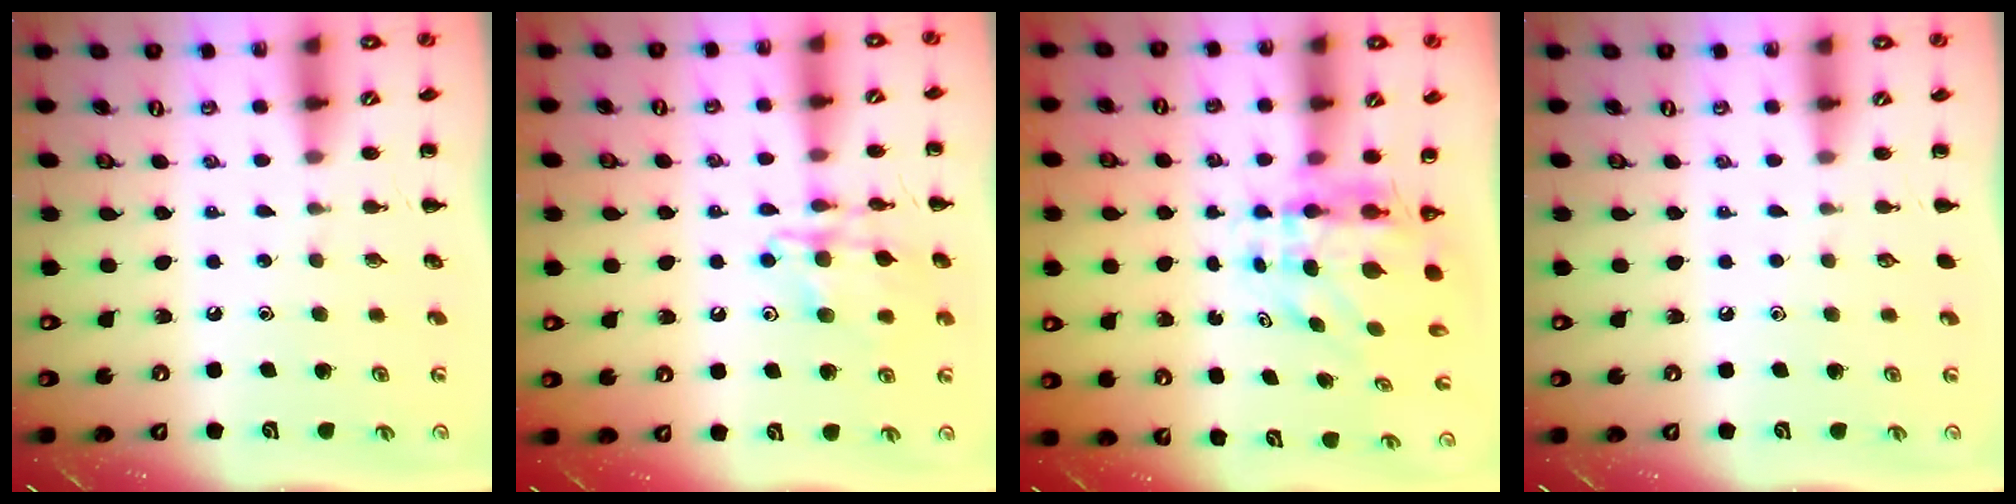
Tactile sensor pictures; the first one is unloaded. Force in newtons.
{"total": 14.0, "press": 14.0, "slide": 1.1}
{"total": 6.2, "press": 6.0, "slide": 1.7}
{"total": 0.0}